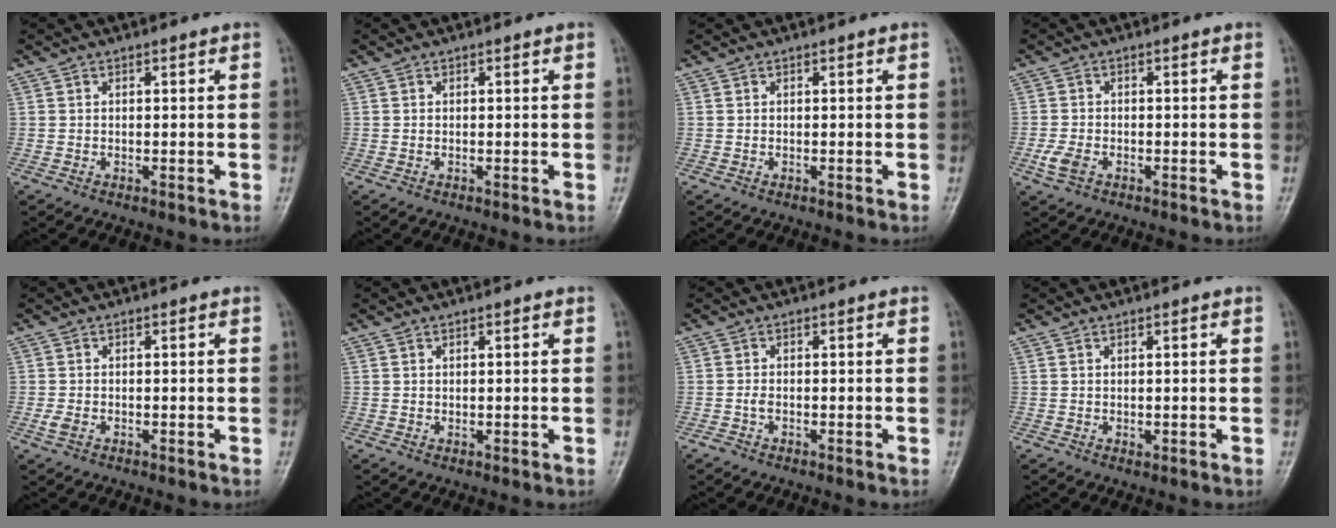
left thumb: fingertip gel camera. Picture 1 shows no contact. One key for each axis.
{"total": 0.0}
{"total": 0.0}
{"total": 3.2, "fx": -1.6, "fy": 1.9, "fz": 2.0, "tx": -0.053, "ty": 0.004, "tz": -0.032}
{"total": 1.6, "fx": -0.8, "fy": 1.0, "fz": 1.0, "tx": -0.032, "ty": -0.001, "tz": -0.019}
{"total": 0.0}
{"total": 1.2, "fx": -0.7, "fy": 0.6, "fz": 0.8, "tx": -0.022, "ty": 0.002, "tz": -0.018}
{"total": 0.6, "fx": -0.1, "fy": 0.4, "fz": 0.3, "tx": -0.001, "ty": -0.001, "tz": 0.000}